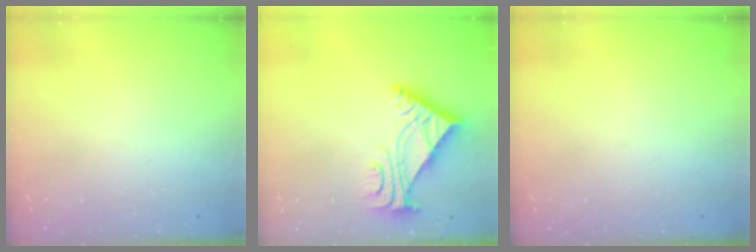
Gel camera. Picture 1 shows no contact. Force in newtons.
{"total": 5.5, "press": 5.4, "slide": 0.7}
{"total": 0.0}